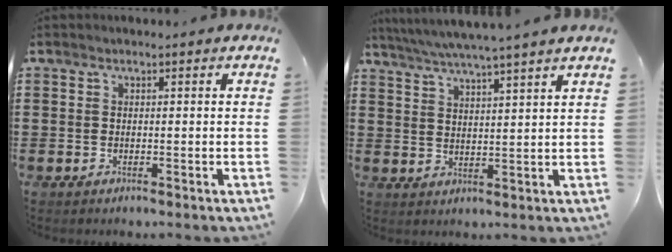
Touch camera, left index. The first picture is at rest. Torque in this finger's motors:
{"motor_torque": [0.73, 0.63, 0.50, 0.21]}